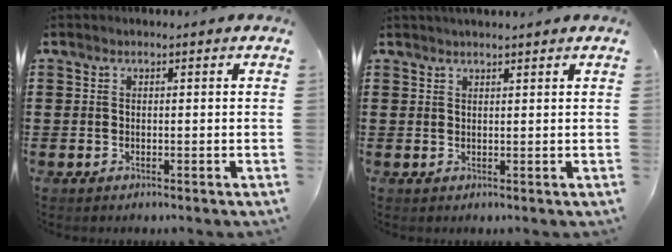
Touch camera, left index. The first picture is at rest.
{"total": 1.3, "force": [1.2, -0.1, 0.4], "torque": [-0.009, -0.001, 0.023]}